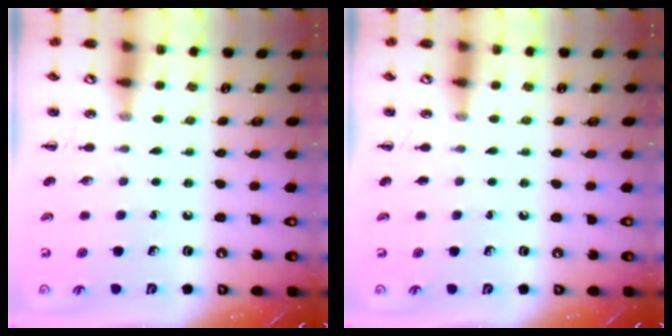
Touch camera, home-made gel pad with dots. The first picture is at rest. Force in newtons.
{"total": 0.0}